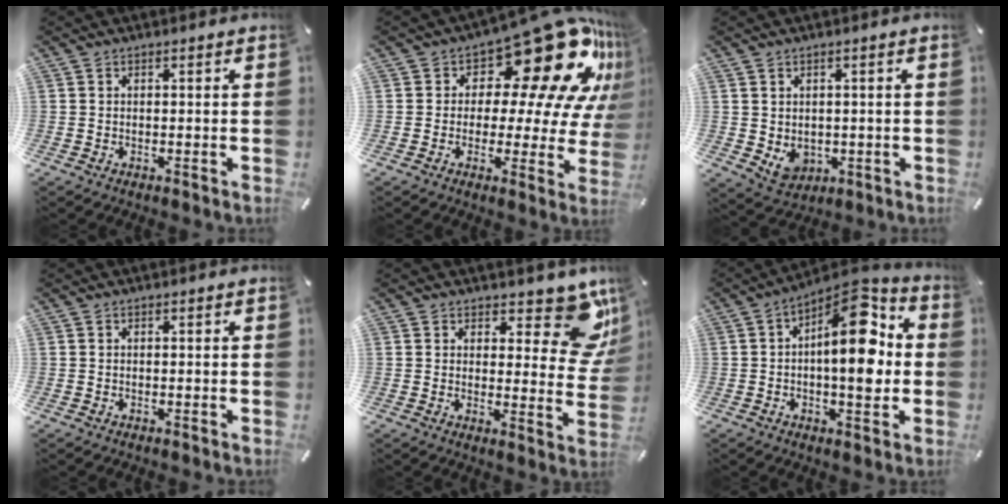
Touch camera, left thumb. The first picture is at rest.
{"total": 21.3, "force": [11.7, 9.9, 14.7], "torque": [-0.194, -0.093, 0.192]}
{"total": 4.8, "force": [0.3, 4.4, 1.9], "torque": [-0.019, -0.002, 0.008]}
{"total": 0.0}
{"total": 12.2, "force": [8.3, 5.2, 7.2], "torque": [-0.062, -0.073, 0.142]}
{"total": 15.9, "force": [2.4, 6.9, 14.1], "torque": [-0.188, -0.033, 0.038]}